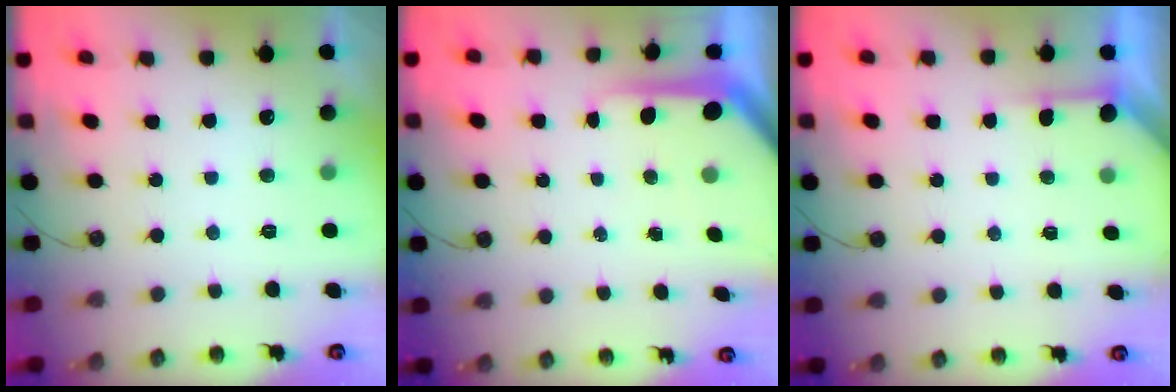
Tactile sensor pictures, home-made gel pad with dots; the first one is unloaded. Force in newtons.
{"total": 5.5, "press": 5.5, "slide": 0.7}
{"total": 4.0, "press": 3.9, "slide": 0.2}